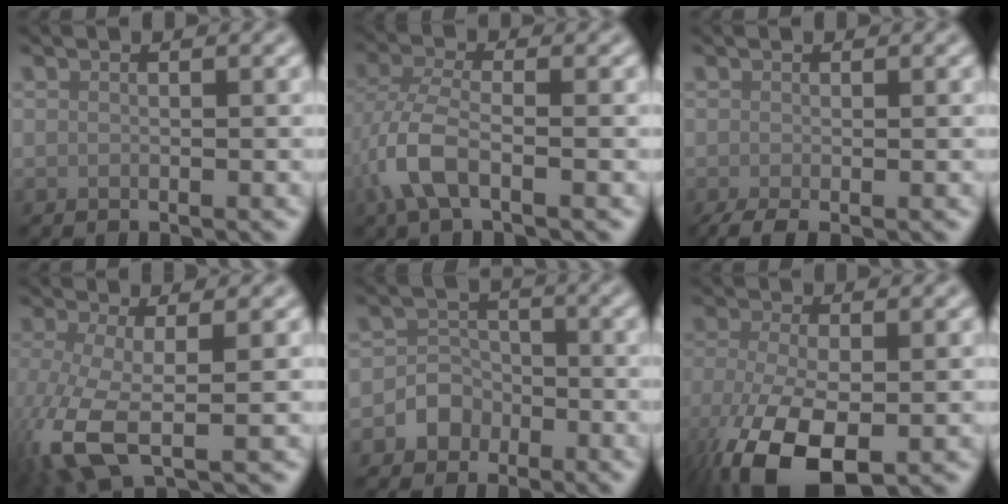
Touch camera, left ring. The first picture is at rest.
{"total": 4.6, "force": [-1.7, 1.8, 3.9], "torque": [-0.095, 0.003, -0.044]}
{"total": 1.9, "force": [-0.9, 0.4, 1.6], "torque": [-0.032, -0.008, -0.020]}
{"total": 6.4, "force": [-2.0, 2.2, 5.7], "torque": [-0.139, -0.013, -0.042]}
{"total": 2.7, "force": [-1.2, 2.3, 0.6], "torque": [0.012, 0.009, -0.032]}
{"total": 10.6, "force": [-4.4, 5.2, 8.1], "torque": [-0.186, -0.042, -0.070]}